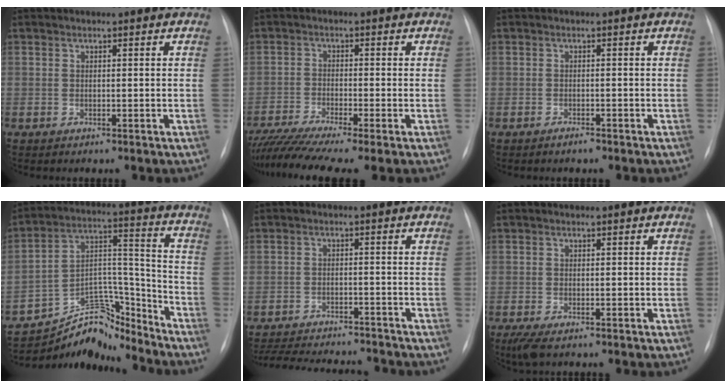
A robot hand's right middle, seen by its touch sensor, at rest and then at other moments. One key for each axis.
{"total": 10.4, "fx": -8.3, "fy": -0.2, "fz": 6.3, "tx": -0.109, "ty": -0.019, "tz": -0.136}
{"total": 1.1, "fx": -0.9, "fy": 0.2, "fz": 0.5, "tx": -0.011, "ty": -0.001, "tz": -0.012}
{"total": 12.9, "fx": -12.5, "fy": 3.1, "fz": 1.3, "tx": -0.017, "ty": 0.068, "tz": -0.211}
{"total": 15.4, "fx": -14.2, "fy": 2.9, "fz": 5.2, "tx": -0.114, "ty": -0.009, "tz": -0.198}
{"total": 3.0, "fx": -2.0, "fy": 0.9, "fz": 2.1, "tx": -0.044, "ty": -0.010, "tz": -0.032}